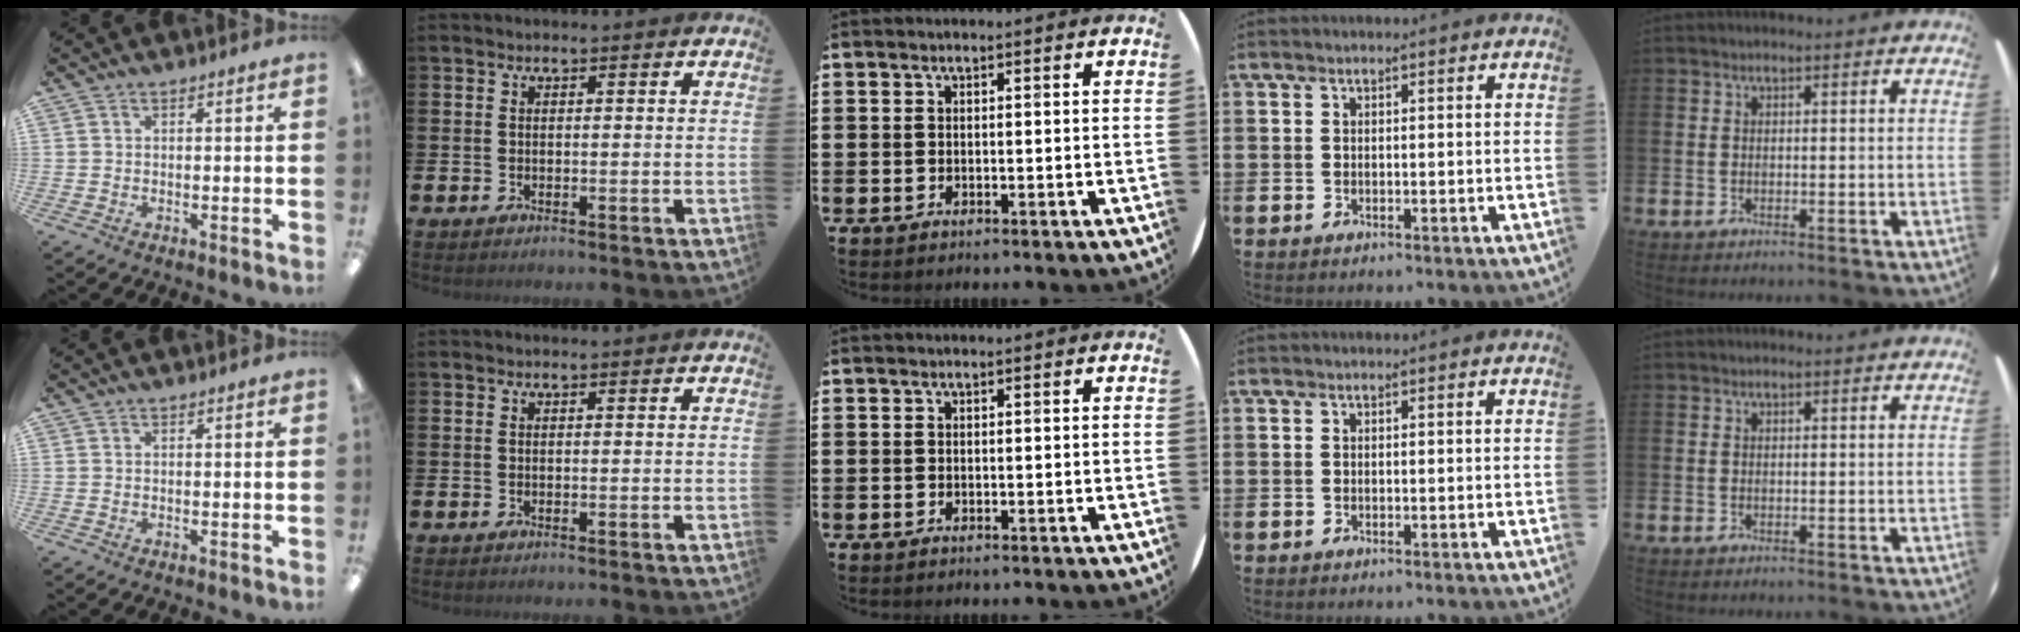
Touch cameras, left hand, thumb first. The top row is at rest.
{}